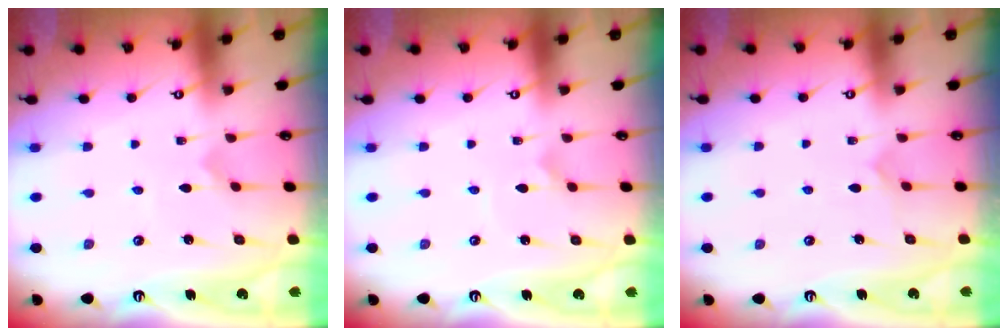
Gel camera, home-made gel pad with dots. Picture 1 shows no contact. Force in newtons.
{"total": 1.0, "press": 1.0, "slide": 0.0}
{"total": 4.0, "press": 4.0, "slide": 0.5}